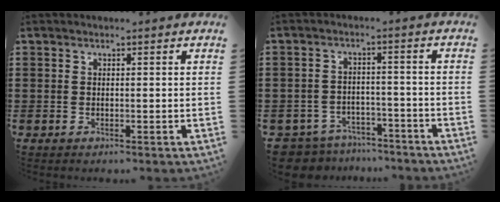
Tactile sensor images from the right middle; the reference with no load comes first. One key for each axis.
{"total": 4.6, "fx": -4.5, "fy": 0.9, "fz": 0.0, "tx": -0.028, "ty": -0.001, "tz": -0.101}